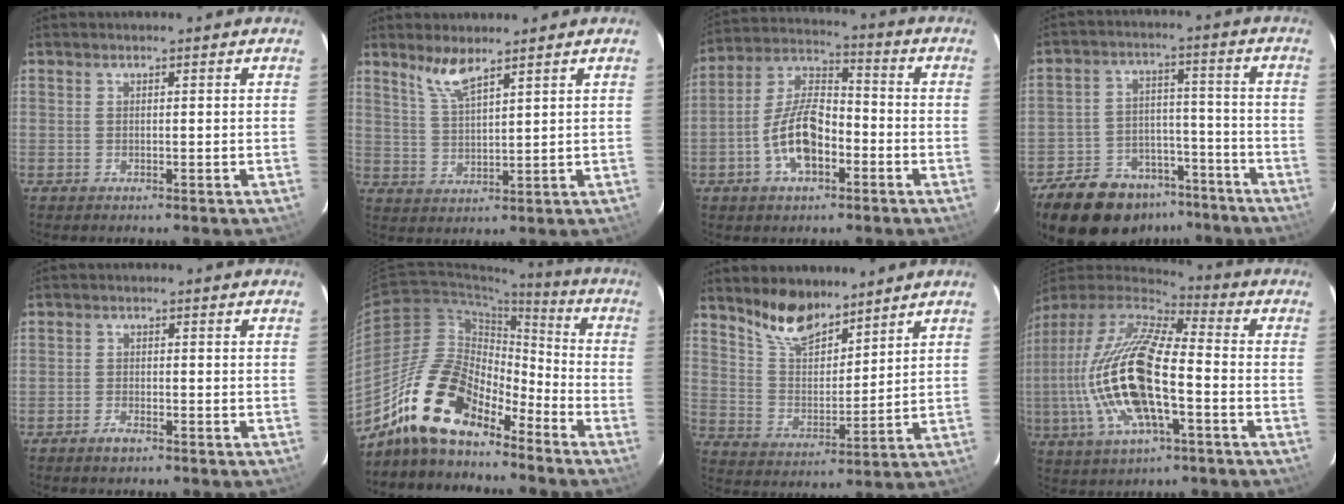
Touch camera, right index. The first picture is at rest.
{"total": 5.3, "force": [4.2, 0.9, 3.2], "torque": [-0.066, 0.001, 0.089]}
{"total": 11.9, "force": [-4.5, 5.8, 9.4], "torque": [-0.193, 0.016, -0.079]}
{"total": 17.8, "force": [-13.1, 10.0, 6.7], "torque": [-0.157, 0.037, -0.185]}
{"total": 2.2, "force": [-1.7, 0.9, 1.1], "torque": [-0.028, 0.000, -0.033]}
{"total": 16.7, "force": [-12.9, 6.6, 8.4], "torque": [-0.161, 0.003, -0.241]}
{"total": 10.4, "force": [8.5, 3.9, 4.5], "torque": [-0.083, 0.005, 0.163]}
{"total": 21.7, "force": [-4.4, 7.2, 20.0], "torque": [-0.388, -0.023, -0.085]}